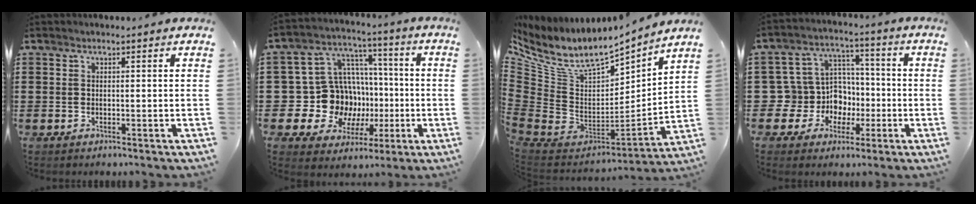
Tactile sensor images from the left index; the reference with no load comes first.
{"total": 13.9, "force": [-1.6, 13.0, 4.5], "torque": [-0.130, -0.008, -0.002]}
{"total": 9.7, "force": [6.8, 4.4, 5.4], "torque": [-0.127, -0.050, 0.120]}
{"total": 9.4, "force": [-1.2, 9.0, 2.4], "torque": [-0.098, 0.002, -0.014]}